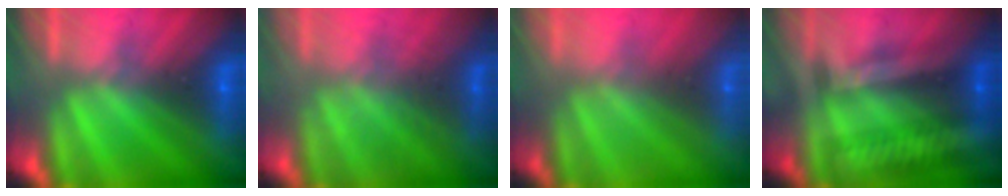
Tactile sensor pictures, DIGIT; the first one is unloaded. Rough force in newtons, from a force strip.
{"total": 2.2}
{"total": 8.0}
{"total": 2.4}